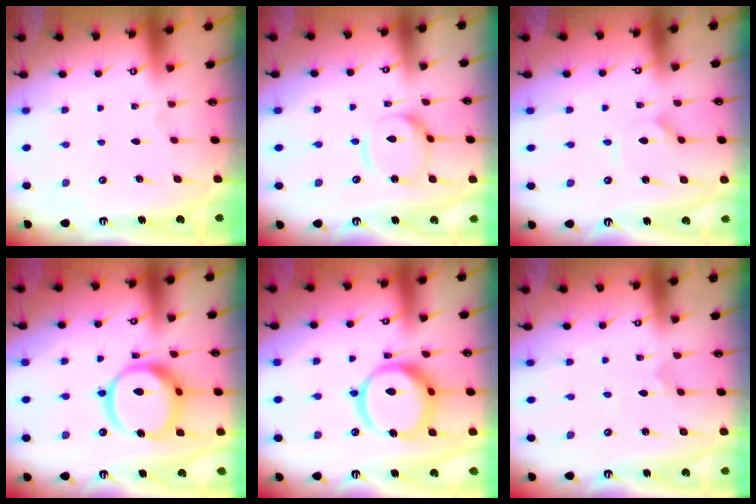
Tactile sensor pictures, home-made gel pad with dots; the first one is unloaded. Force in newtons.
{"total": 9.4, "press": 9.4, "slide": 0.5}
{"total": 1.5, "press": 1.5, "slide": 0.0}
{"total": 17.4, "press": 17.3, "slide": 2.0}
{"total": 18.1, "press": 18.0, "slide": 1.9}
{"total": 0.0}